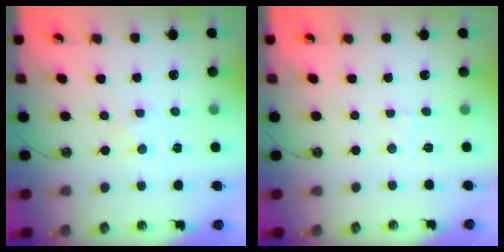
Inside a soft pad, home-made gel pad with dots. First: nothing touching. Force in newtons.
{"total": 2.8, "press": 2.7, "slide": 0.5}